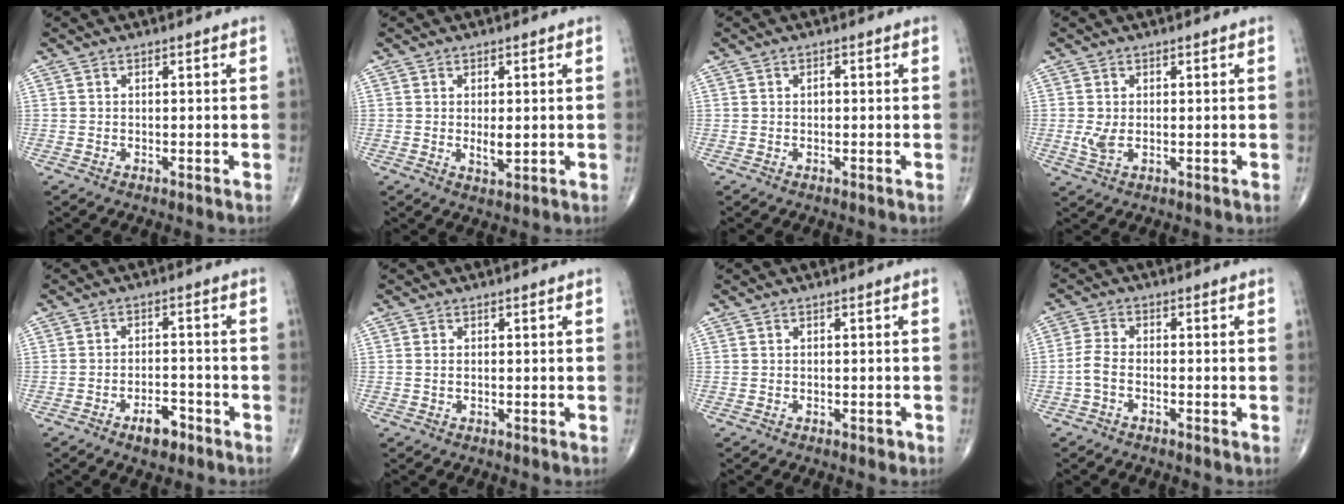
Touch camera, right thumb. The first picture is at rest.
{"total": 3.0, "force": [0.0, 1.3, 2.7], "torque": [-0.039, -0.008, 0.005]}
{"total": 0.8, "force": [0.0, 0.5, 0.5], "torque": [-0.003, 0.002, -0.003]}
{"total": 2.7, "force": [0.1, 1.6, 2.2], "torque": [-0.051, -0.006, 0.006]}
{"total": 4.4, "force": [-2.7, 2.0, 2.8], "torque": [-0.035, 0.018, -0.042]}
{"total": 0.7, "force": [0.0, 0.4, 0.6], "torque": [-0.014, 0.001, 0.001]}
{"total": 0.7, "force": [-0.4, 0.4, 0.4], "torque": [-0.002, 0.001, -0.006]}
{"total": 3.3, "force": [-1.3, 1.6, 2.5], "torque": [-0.057, 0.016, -0.033]}